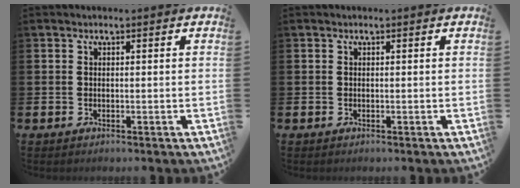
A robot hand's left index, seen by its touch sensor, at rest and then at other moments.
{"total": 0.0}